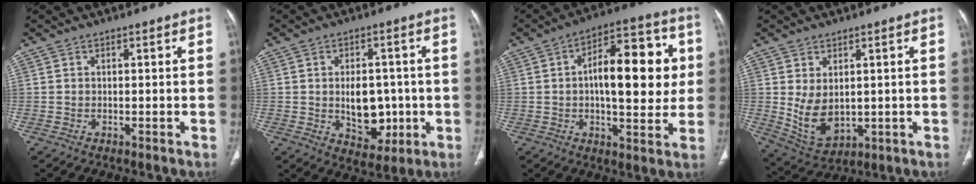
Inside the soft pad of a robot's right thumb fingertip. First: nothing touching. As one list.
[{"total": 9.8, "force": [-0.8, 6.6, 7.2], "torque": [-0.068, 0.003, 0.004]}, {"total": 18.1, "force": [2.0, 8.0, 16.1], "torque": [-0.194, 0.020, 0.023]}, {"total": 8.3, "force": [0.5, 5.4, 6.3], "torque": [-0.102, -0.012, 0.036]}]